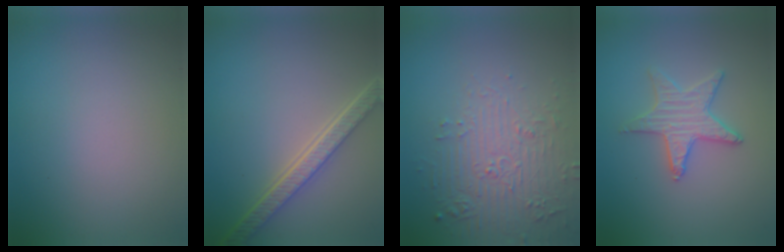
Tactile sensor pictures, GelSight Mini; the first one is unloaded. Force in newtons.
{"total": 4.6, "press": 3.5, "slide": 2.9}
{"total": 5.4, "press": 3.8, "slide": 3.8}
{"total": 3.0, "press": 3.0, "slide": 0.1}